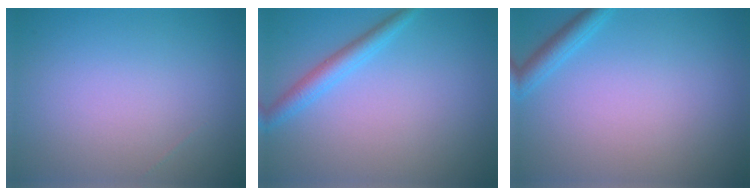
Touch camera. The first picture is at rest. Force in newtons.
{"total": 2.3, "press": 2.3, "slide": 0.1}
{"total": 1.9, "press": 1.9, "slide": 0.1}